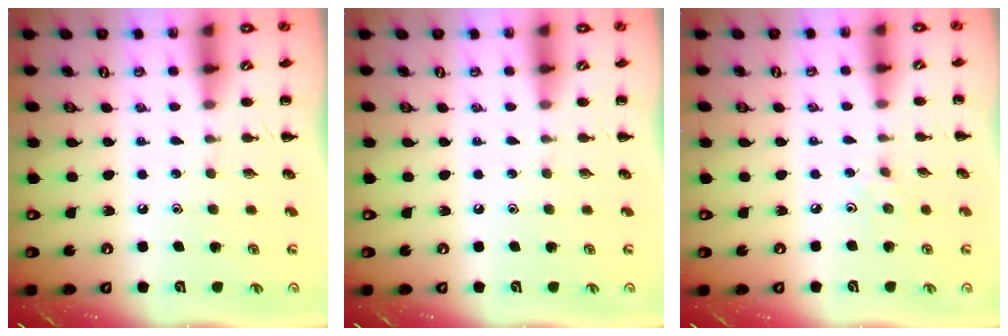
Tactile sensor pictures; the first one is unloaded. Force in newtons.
{"total": 0.0}
{"total": 2.7, "press": 2.5, "slide": 0.9}